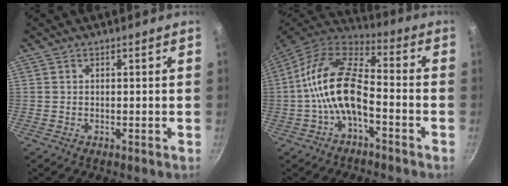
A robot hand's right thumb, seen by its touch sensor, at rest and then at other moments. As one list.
[{"total": 14.2, "force": [-3.6, 7.2, 11.8], "torque": [-0.214, 0.049, -0.082]}]